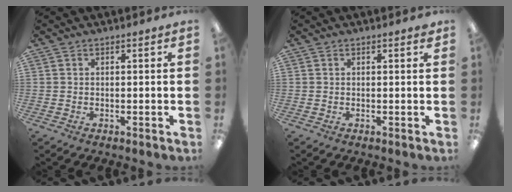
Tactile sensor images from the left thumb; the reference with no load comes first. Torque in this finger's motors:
{"motor_torque": [0.29, -0.02, 0.15, 0.07, 0.00]}